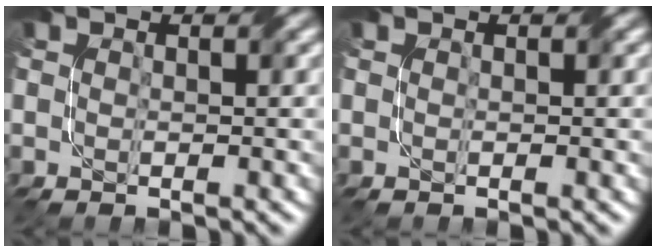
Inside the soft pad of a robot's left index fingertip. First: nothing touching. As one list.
[{"total": 0.0}]